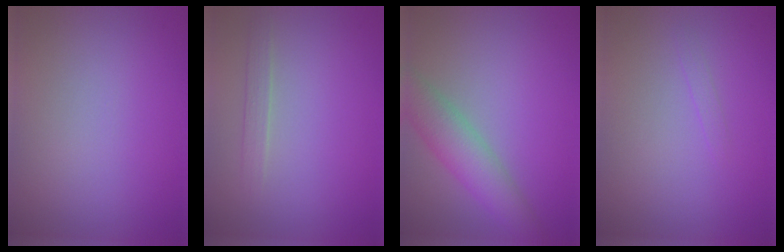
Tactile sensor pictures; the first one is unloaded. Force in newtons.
{"total": 1.1, "press": 1.1, "slide": 0.1}
{"total": 4.5, "press": 4.5, "slide": 0.2}
{"total": 0.5, "press": 0.5, "slide": 0.1}